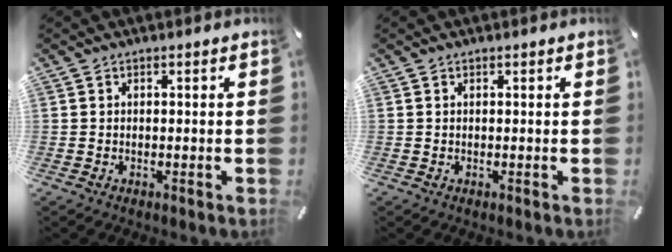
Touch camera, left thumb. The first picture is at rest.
{"total": 0.0}